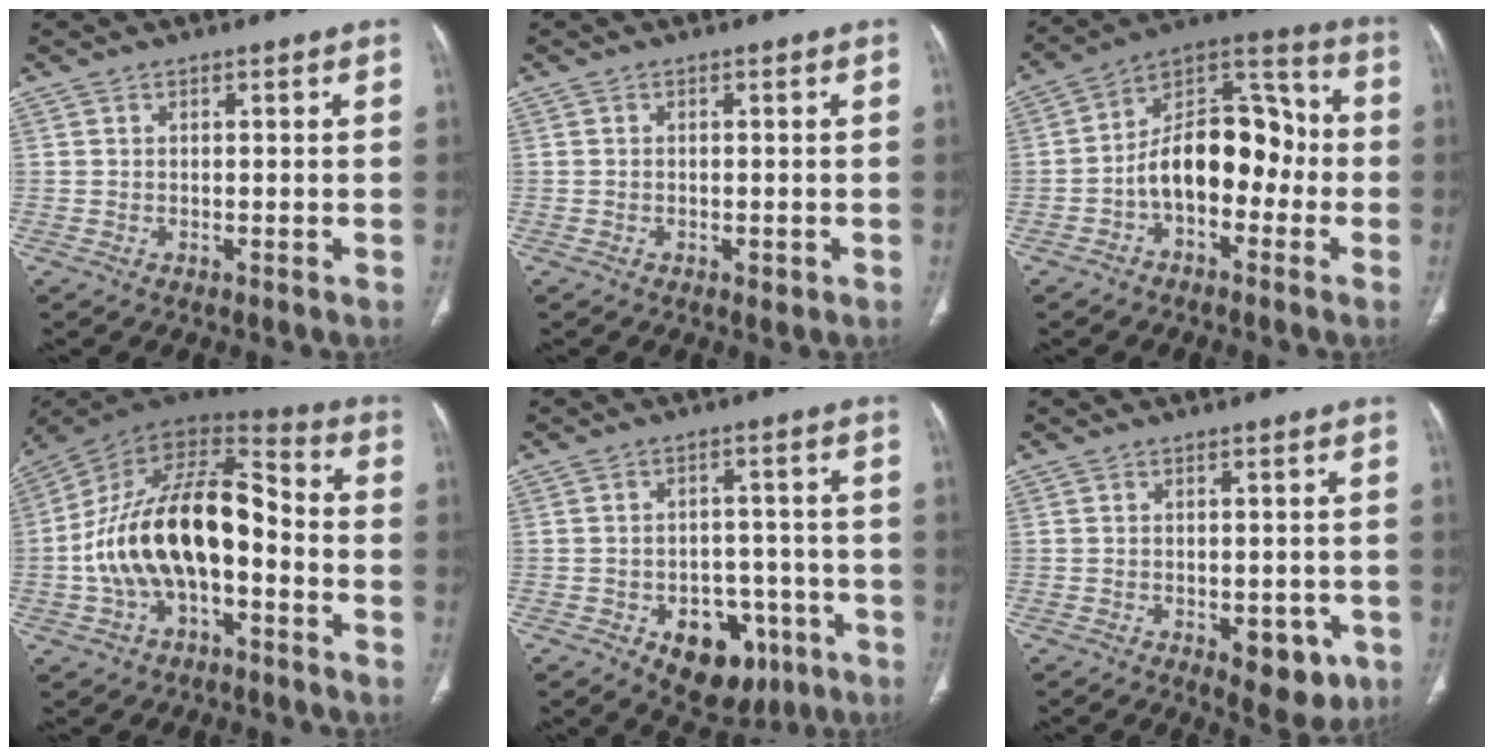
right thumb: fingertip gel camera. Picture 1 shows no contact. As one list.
[{"total": 1.0, "force": [-0.4, 0.6, 0.7], "torque": [-0.010, -0.001, -0.004]}, {"total": 15.9, "force": [-3.1, 9.6, 12.3], "torque": [-0.168, 0.063, -0.061]}, {"total": 21.1, "force": [-3.9, 11.2, 17.5], "torque": [-0.305, 0.061, -0.068]}, {"total": 12.5, "force": [-5.8, 8.2, 7.3], "torque": [-0.059, 0.039, -0.070]}, {"total": 7.7, "force": [-3.0, 4.1, 5.8], "torque": [-0.048, 0.006, -0.028]}]